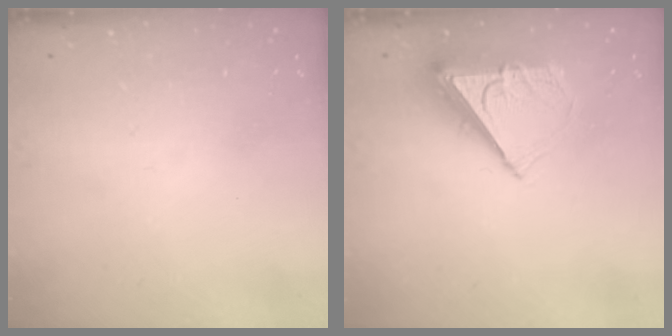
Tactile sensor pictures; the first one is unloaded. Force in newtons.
{"total": 8.4, "press": 8.3, "slide": 1.3}